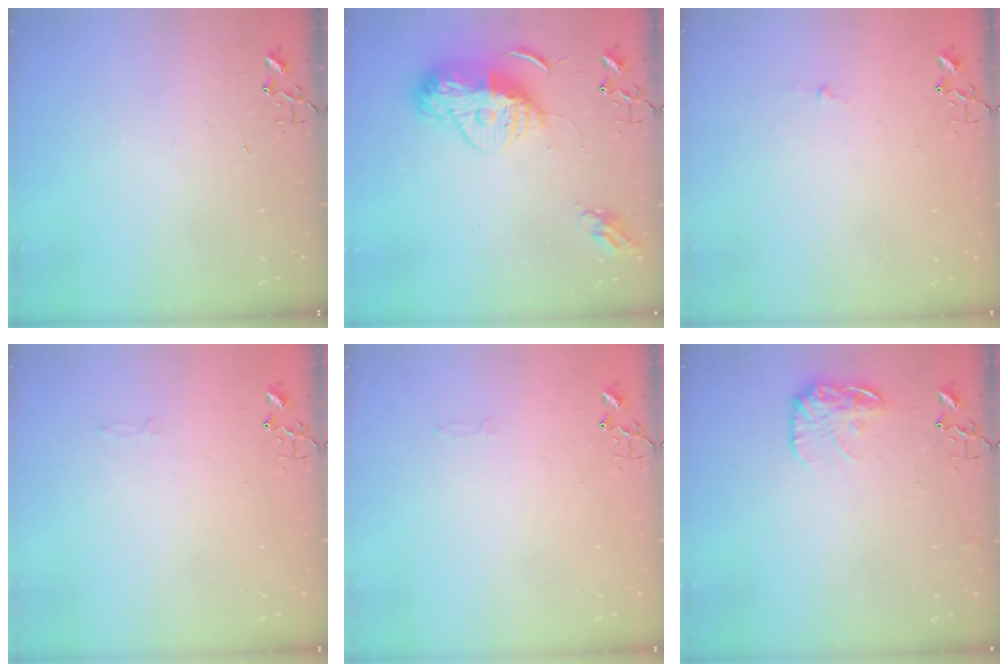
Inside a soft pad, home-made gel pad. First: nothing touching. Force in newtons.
{"total": 14.4, "press": 14.3, "slide": 1.2}
{"total": 2.7, "press": 2.7, "slide": 0.3}
{"total": 2.8, "press": 2.8, "slide": 0.4}
{"total": 2.8, "press": 2.8, "slide": 0.4}
{"total": 13.2, "press": 13.2, "slide": 0.6}